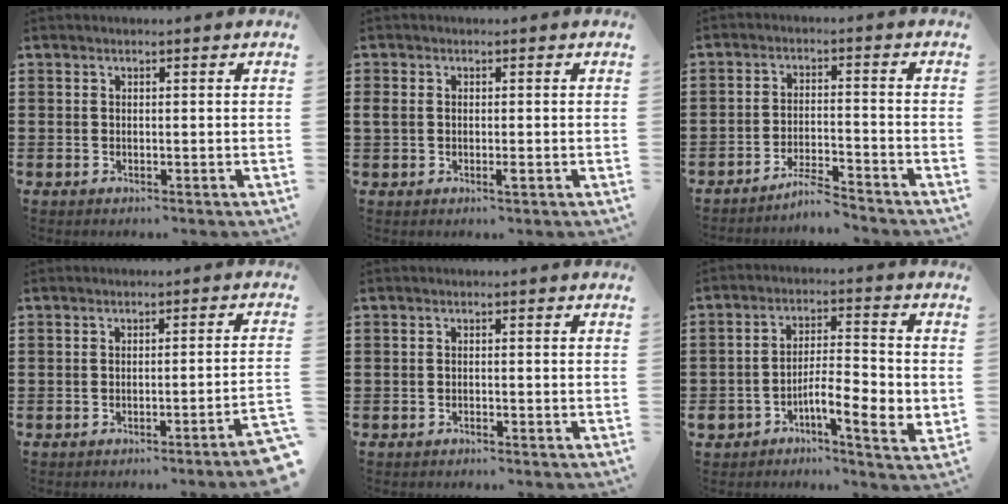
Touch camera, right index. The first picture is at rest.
{"total": 1.7, "force": [-0.1, 1.0, 1.4], "torque": [-0.043, -0.004, -0.007]}
{"total": 4.6, "force": [-4.3, 0.1, 1.5], "torque": [-0.035, -0.003, -0.086]}
{"total": 2.5, "force": [-1.9, -0.4, 1.6], "torque": [-0.027, -0.007, -0.037]}
{"total": 0.5, "force": [-0.5, 0.1, -0.1], "torque": [0.000, -0.001, -0.010]}
{"total": 7.0, "force": [-2.7, 2.3, 6.0], "torque": [-0.100, -0.004, -0.051]}